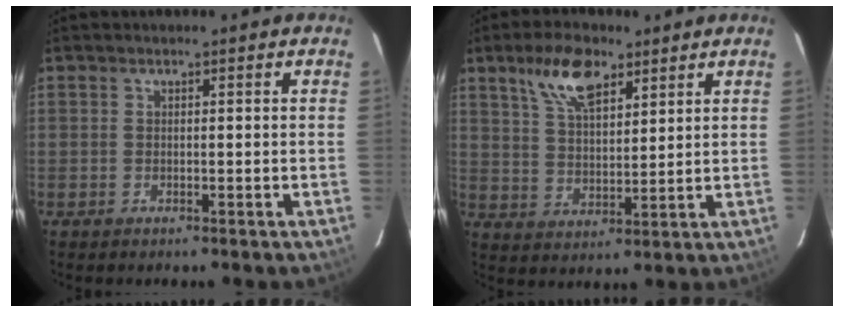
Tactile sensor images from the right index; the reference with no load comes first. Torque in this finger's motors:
{"motor_torque": [1.01, 0.75, 0.49, 0.11]}